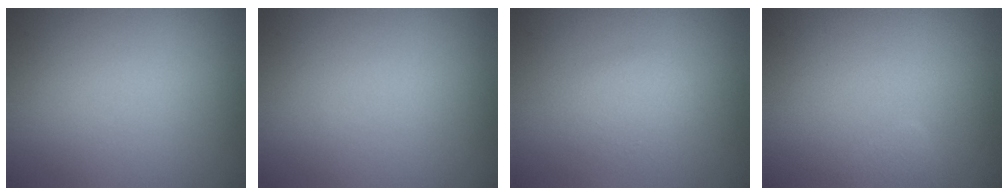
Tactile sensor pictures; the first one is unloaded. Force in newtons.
{"total": 0.0}
{"total": 1.9, "press": 1.9, "slide": 0.0}
{"total": 0.6, "press": 0.6, "slide": 0.0}